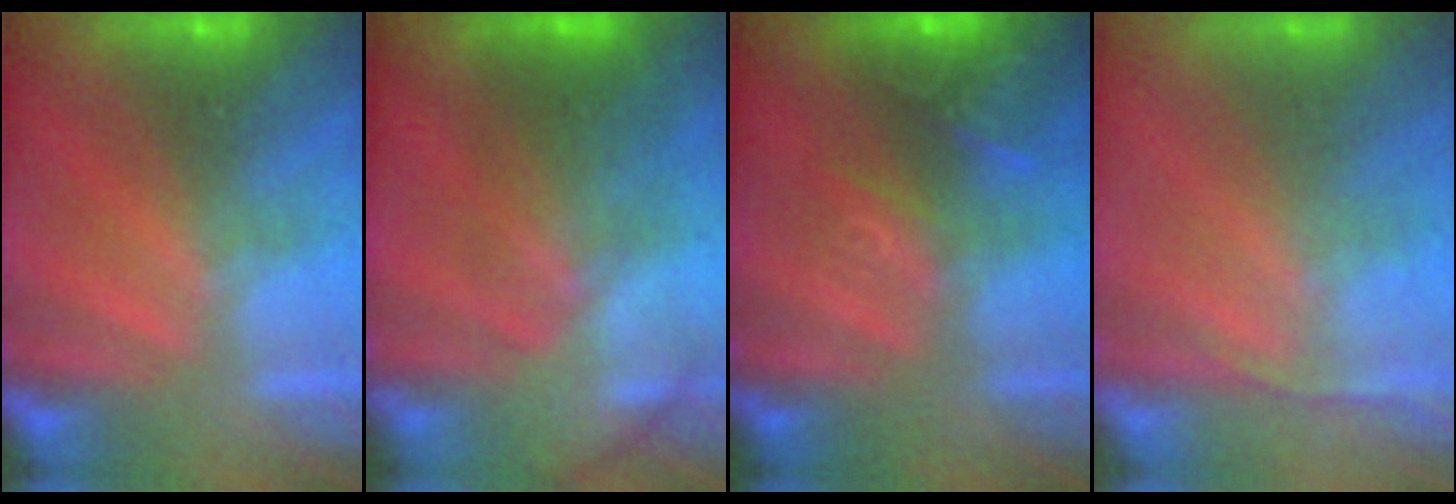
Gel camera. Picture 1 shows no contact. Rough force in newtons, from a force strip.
{"total": 2.6}
{"total": 2.8}
{"total": 1.2}